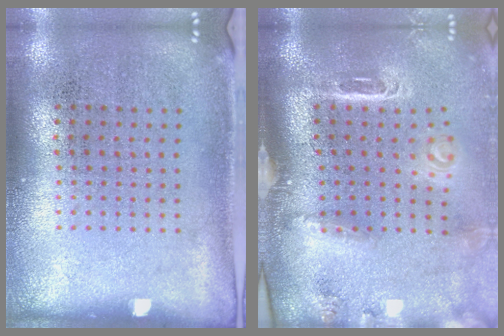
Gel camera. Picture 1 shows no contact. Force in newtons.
{"total": 3.1, "press": 2.1, "slide": 2.3}